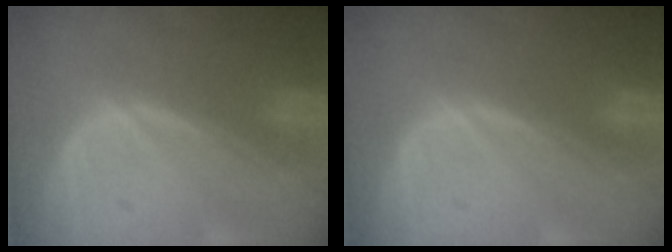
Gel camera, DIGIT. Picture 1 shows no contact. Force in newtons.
{"total": 0.0}